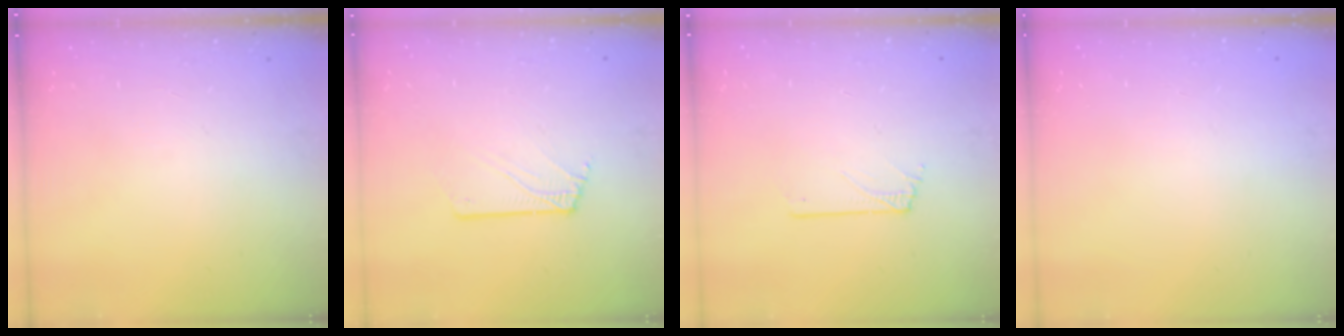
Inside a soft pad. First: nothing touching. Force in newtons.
{"total": 1.4, "press": 1.4, "slide": 0.1}
{"total": 0.5, "press": 0.5, "slide": 0.1}
{"total": 0.0}